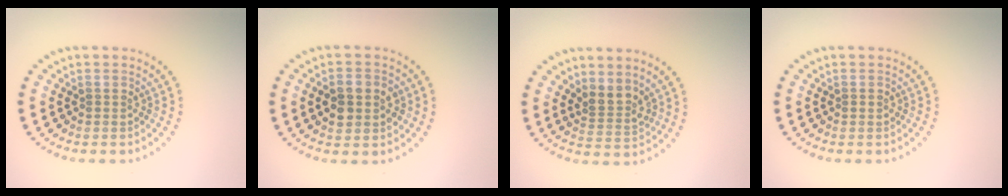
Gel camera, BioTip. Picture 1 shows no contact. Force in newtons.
{"total": 3.4, "press": 3.4, "slide": 0.3}
{"total": 2.4, "press": 1.8, "slide": 1.6}
{"total": 0.5, "press": 0.5, "slide": 0.1}